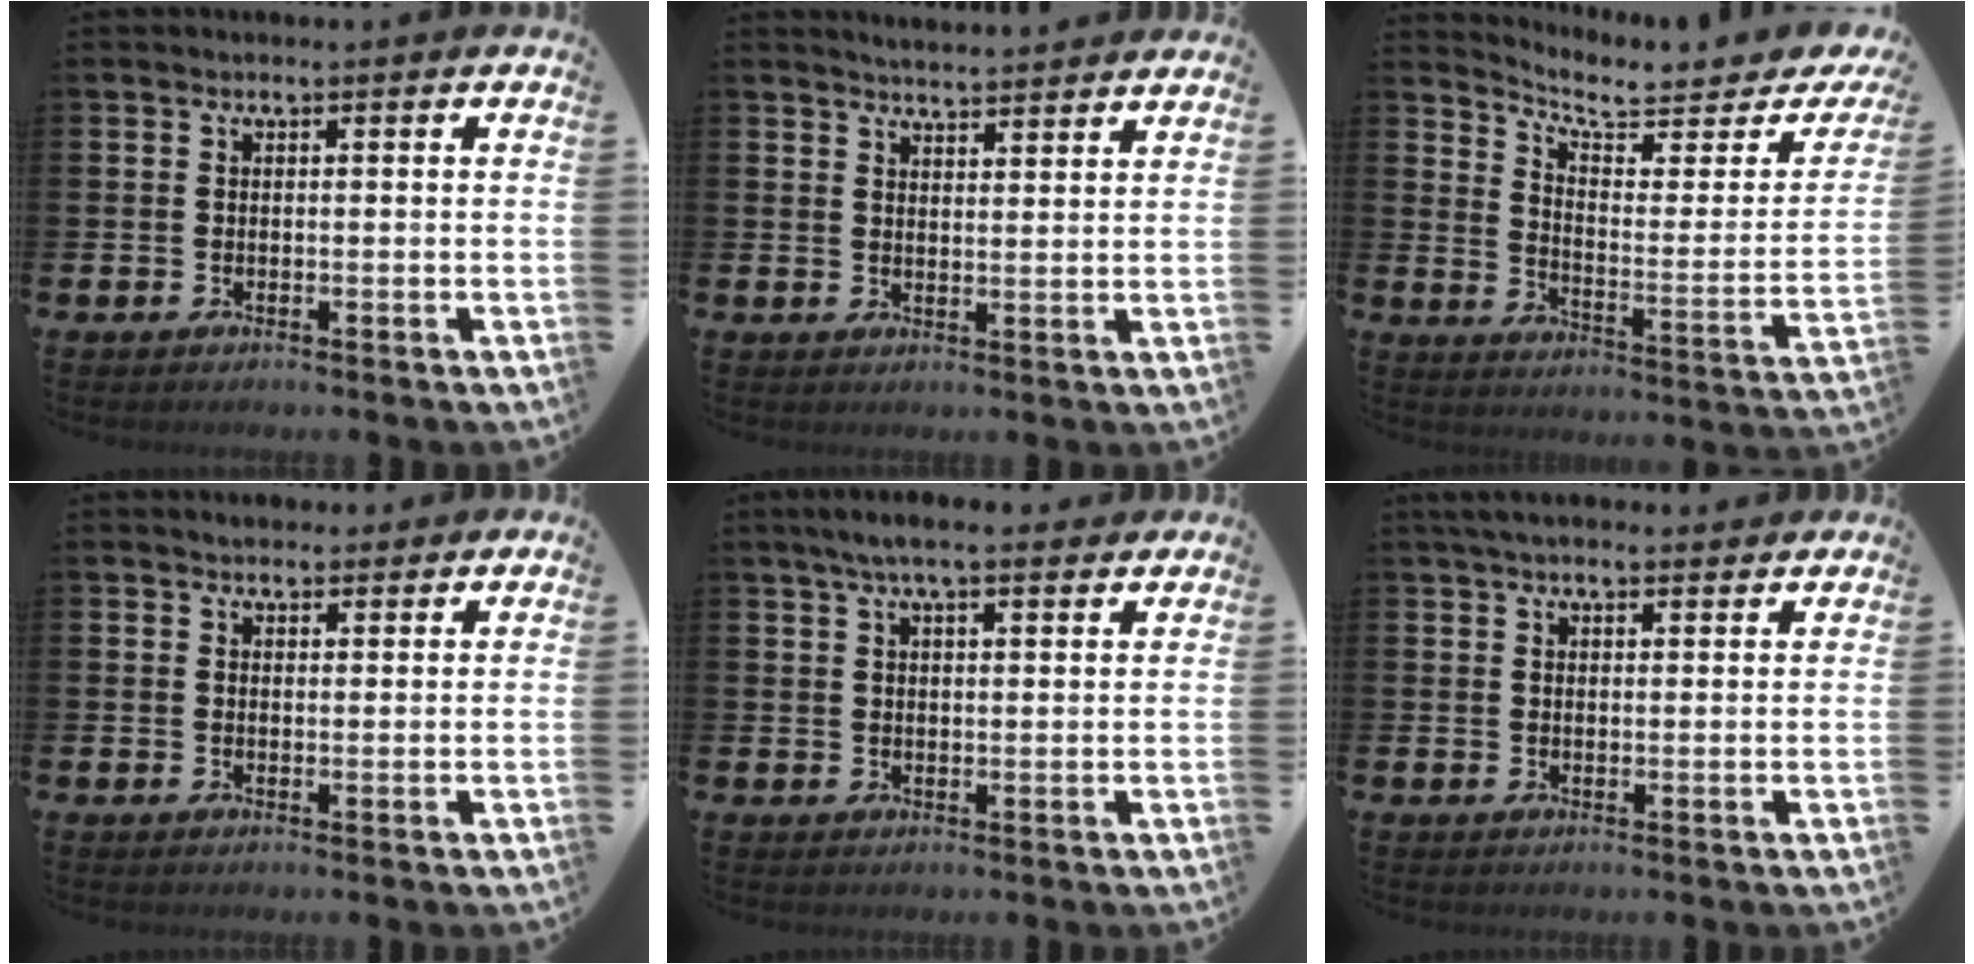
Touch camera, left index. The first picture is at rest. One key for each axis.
{"total": 3.8, "fx": 3.8, "fy": -0.2, "fz": -0.1, "tx": -0.005, "ty": -0.023, "tz": 0.068}
{"total": 6.5, "fx": 5.7, "fy": 1.7, "fz": 2.6, "tx": -0.069, "ty": -0.047, "tz": 0.091}
{"total": 2.4, "fx": 2.3, "fy": 0.6, "fz": -0.1, "tx": 0.007, "ty": -0.009, "tz": 0.041}
{"total": 5.0, "fx": 4.3, "fy": 0.9, "fz": 2.5, "tx": -0.047, "ty": -0.009, "tz": 0.074}
{"total": 3.6, "fx": 3.3, "fy": 0.8, "fz": 1.3, "tx": -0.030, "ty": -0.007, "tz": 0.061}